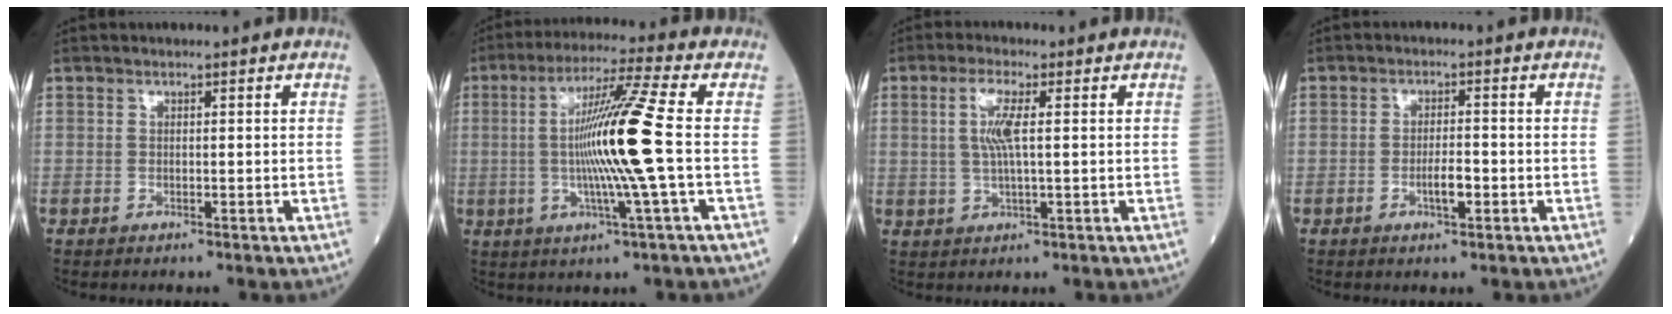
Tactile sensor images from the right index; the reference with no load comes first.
{"total": 12.9, "force": [-0.6, -2.1, 12.7], "torque": [-0.240, -0.006, -0.013]}
{"total": 4.8, "force": [1.0, 0.6, 4.7], "torque": [-0.101, 0.004, 0.019]}
{"total": 3.1, "force": [-1.2, 0.7, 2.7], "torque": [-0.047, 0.001, -0.020]}